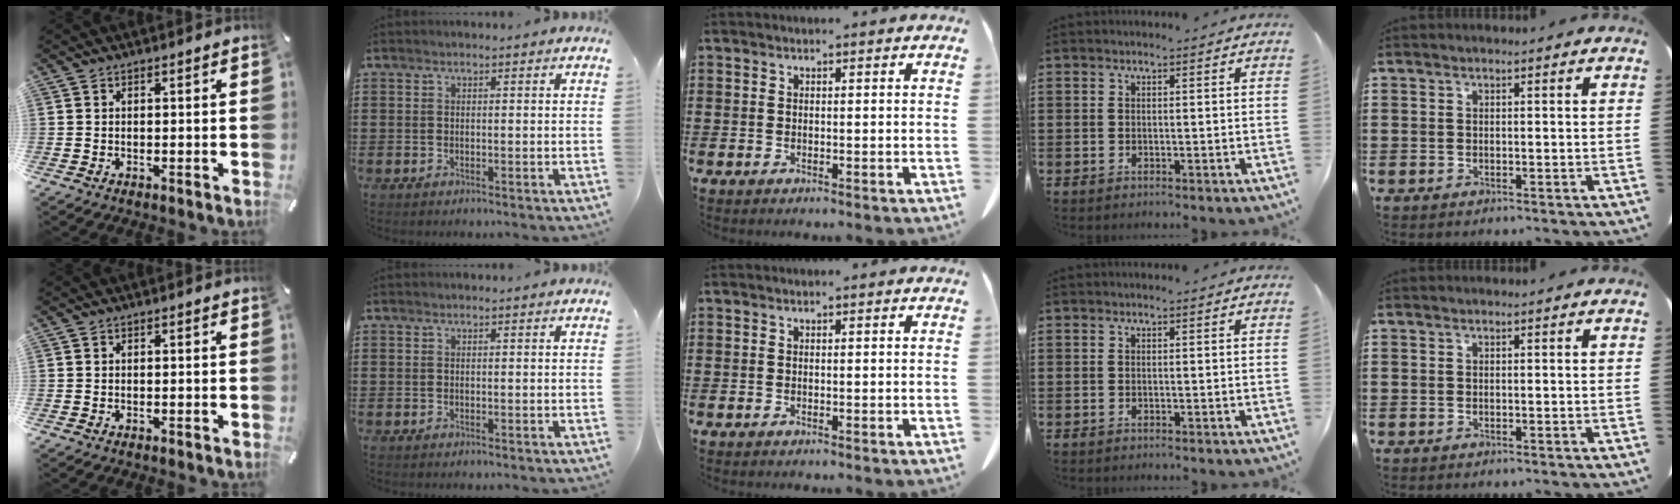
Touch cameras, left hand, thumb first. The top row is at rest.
{}